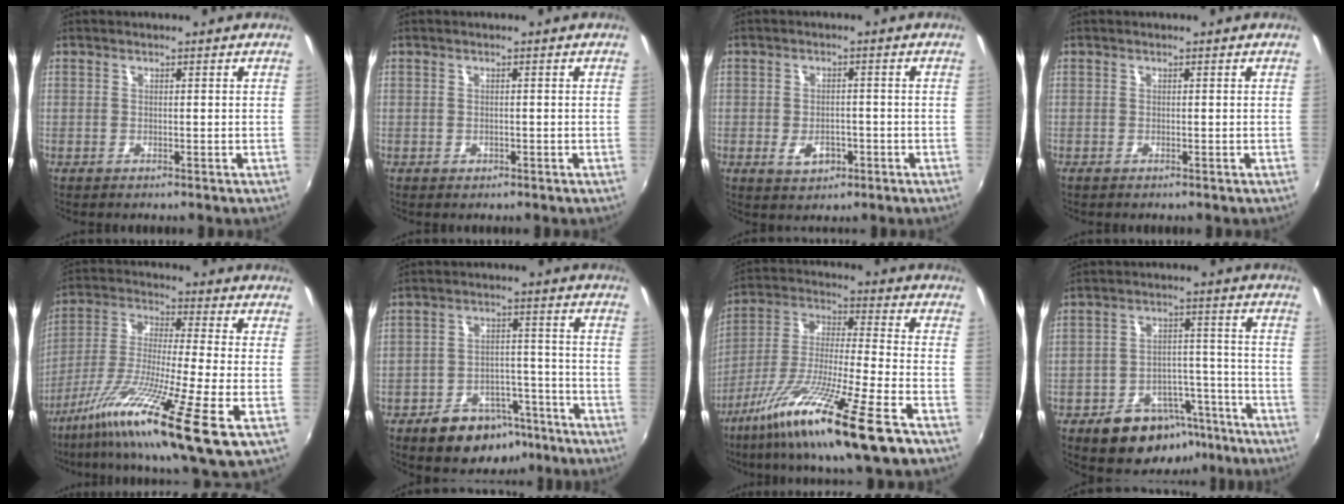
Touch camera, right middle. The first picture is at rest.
{"total": 0.7, "force": [-0.4, 0.6, 0.1], "torque": [-0.001, -0.003, -0.006]}
{"total": 4.4, "force": [-1.8, 3.0, 2.8], "torque": [-0.055, -0.005, -0.025]}
{"total": 0.0}
{"total": 16.5, "force": [-8.5, 0.1, 14.2], "torque": [-0.280, -0.035, -0.165]}
{"total": 12.0, "force": [-8.3, 7.0, 5.2], "torque": [-0.104, 0.019, -0.107]}
{"total": 19.5, "force": [-12.3, 0.6, 15.2], "torque": [-0.289, -0.048, -0.221]}
{"total": 13.5, "force": [-9.1, 8.2, 5.7], "torque": [-0.107, 0.027, -0.114]}